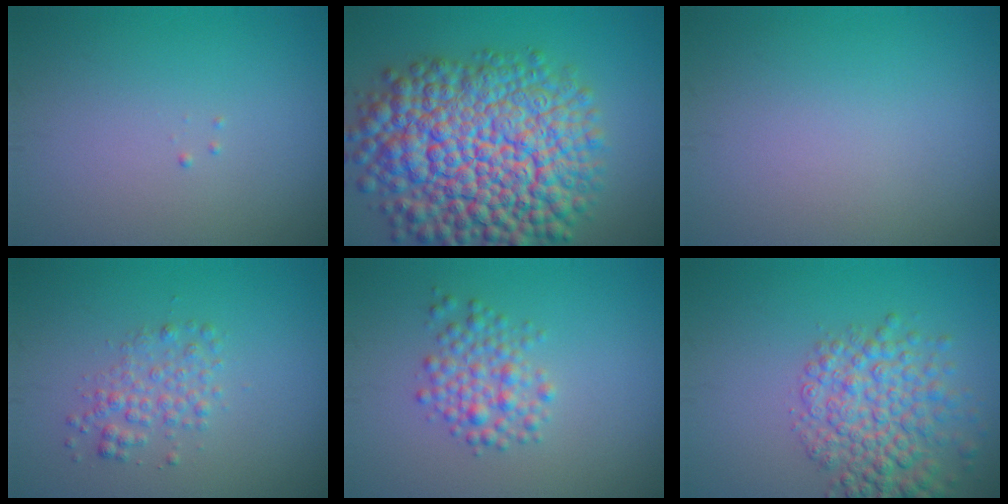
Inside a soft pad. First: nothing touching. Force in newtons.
{"total": 15.7, "press": 15.7, "slide": 0.6}
{"total": 0.0}
{"total": 2.2, "press": 2.2, "slide": 0.0}
{"total": 2.8, "press": 2.8, "slide": 0.1}
{"total": 6.3, "press": 6.2, "slide": 0.2}